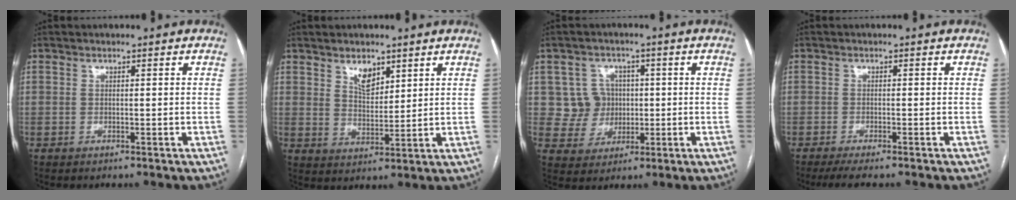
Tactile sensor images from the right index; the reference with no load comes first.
{"total": 4.6, "force": [3.0, 2.2, 2.6], "torque": [-0.049, -0.003, 0.059]}
{"total": 6.2, "force": [0.9, 6.1, 0.8], "torque": [-0.010, 0.023, 0.021]}
{"total": 4.3, "force": [-3.5, 0.2, 2.5], "torque": [-0.035, -0.008, -0.055]}